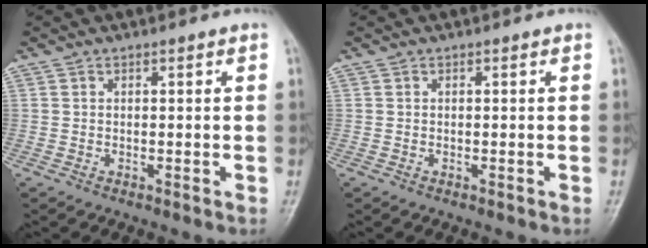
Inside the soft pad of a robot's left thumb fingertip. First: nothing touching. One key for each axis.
{"total": 0.0}